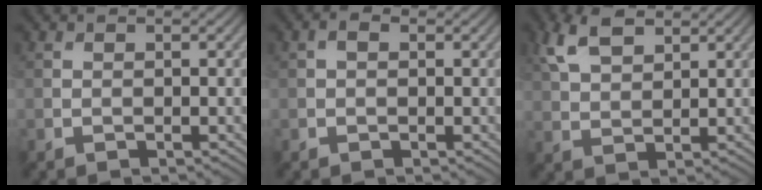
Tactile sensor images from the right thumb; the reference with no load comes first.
{"total": 1.2, "force": [0.3, 0.7, 0.9], "torque": [-0.016, 0.005, 0.001]}
{"total": 5.9, "force": [3.4, 2.8, 3.9], "torque": [-0.097, 0.008, 0.070]}